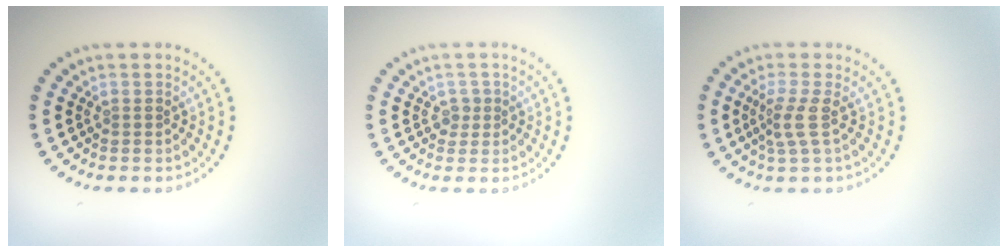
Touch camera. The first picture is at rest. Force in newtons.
{"total": 1.2, "press": 1.0, "slide": 0.6}
{"total": 2.3, "press": 1.6, "slide": 1.6}